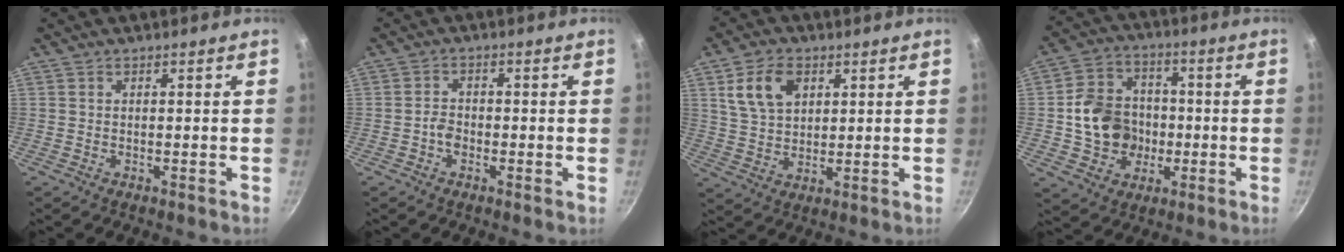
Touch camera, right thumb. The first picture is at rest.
{"total": 2.3, "force": [-1.0, 1.6, 1.4], "torque": [-0.018, 0.013, -0.022]}
{"total": 9.5, "force": [3.7, 6.3, 6.0], "torque": [-0.095, -0.006, 0.072]}
{"total": 13.2, "force": [-1.2, 11.5, 6.5], "torque": [-0.086, 0.033, -0.020]}